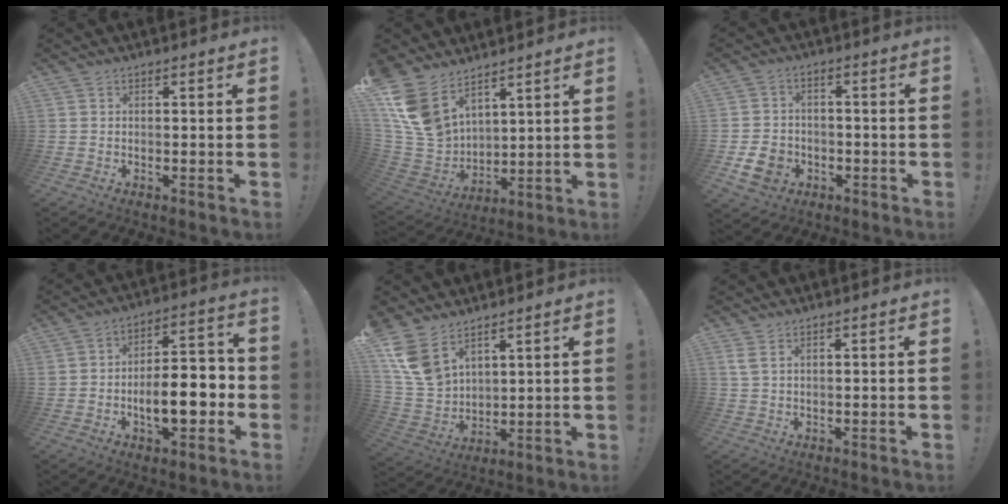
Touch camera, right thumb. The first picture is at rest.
{"total": 16.5, "force": [10.4, 10.2, 7.9], "torque": [-0.177, -0.068, 0.199]}
{"total": 9.4, "force": [-4.1, 7.2, 4.4], "torque": [-0.072, 0.029, -0.073]}
{"total": 13.0, "force": [-4.2, 6.1, 10.7], "torque": [-0.169, 0.016, -0.076]}
{"total": 13.4, "force": [8.6, 8.0, 6.4], "torque": [-0.131, -0.050, 0.172]}
{"total": 2.8, "force": [1.4, 0.8, 2.3], "torque": [-0.055, 0.002, 0.028]}